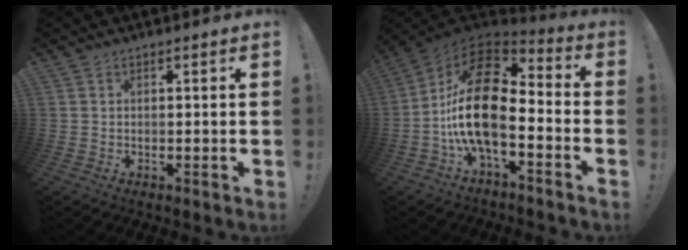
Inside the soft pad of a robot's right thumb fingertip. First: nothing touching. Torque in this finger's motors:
{"motor_torque": [2.44, 2.57, 1.92, -0.85, 0.31]}